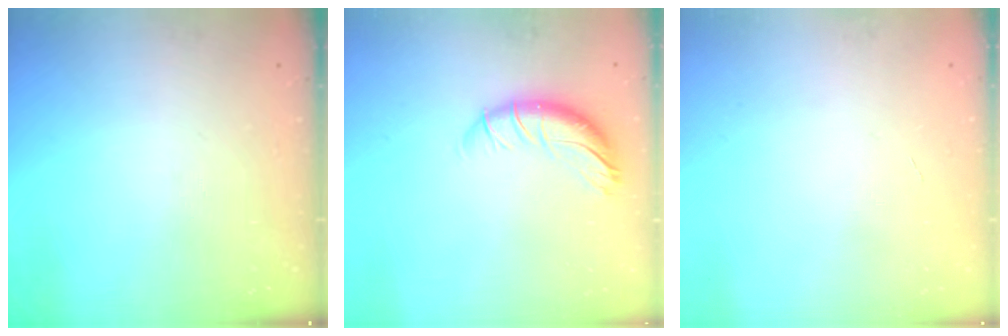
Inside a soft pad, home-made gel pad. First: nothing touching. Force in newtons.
{"total": 10.5, "press": 10.3, "slide": 2.2}
{"total": 0.0}